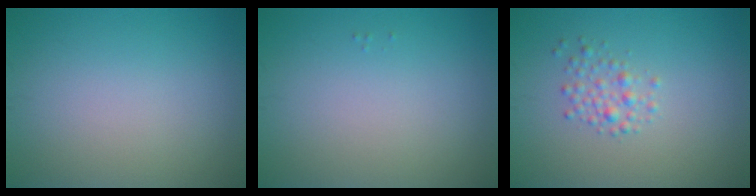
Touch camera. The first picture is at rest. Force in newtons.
{"total": 0.0}
{"total": 1.8, "press": 1.8, "slide": 0.0}